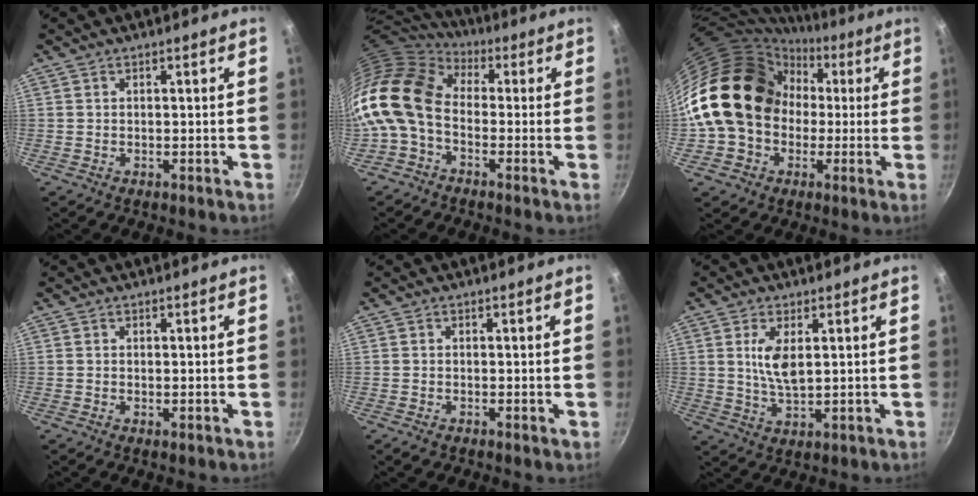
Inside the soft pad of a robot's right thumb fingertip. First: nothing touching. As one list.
[{"total": 13.8, "force": [-1.2, 9.6, 9.8], "torque": [-0.175, 0.027, -0.044]}, {"total": 20.6, "force": [0.3, 17.3, 11.3], "torque": [-0.180, 0.060, 0.007]}, {"total": 0.6, "force": [-0.1, 0.3, 0.5], "torque": [-0.009, -0.001, -0.002]}, {"total": 0.9, "force": [-0.4, 0.4, 0.7], "torque": [-0.016, 0.001, -0.012]}, {"total": 6.4, "force": [1.6, 2.8, 5.5], "torque": [-0.101, -0.014, 0.034]}]